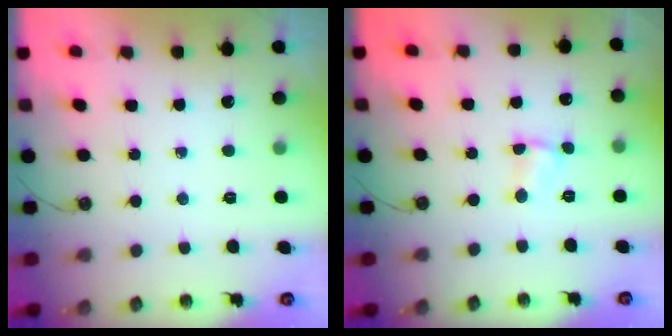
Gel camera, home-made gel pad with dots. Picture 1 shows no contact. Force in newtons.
{"total": 1.9, "press": 1.9, "slide": 0.3}